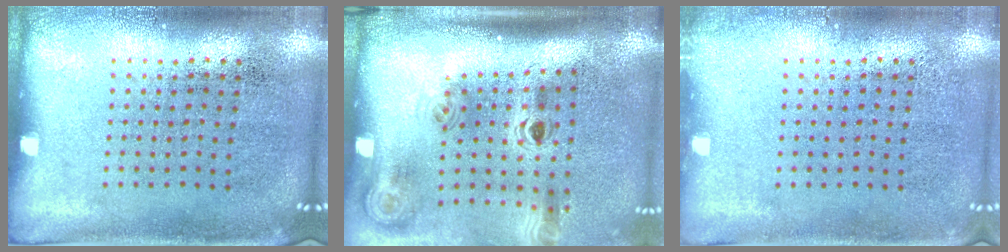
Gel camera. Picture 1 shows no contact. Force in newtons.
{"total": 2.1, "press": 1.4, "slide": 1.5}
{"total": 0.6, "press": 0.6, "slide": 0.2}